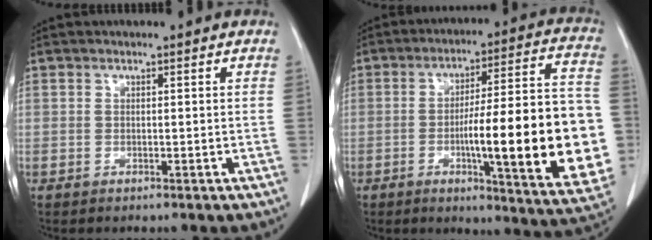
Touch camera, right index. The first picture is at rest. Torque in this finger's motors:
{"motor_torque": [2.14, 0.00, 0.79, 0.21]}